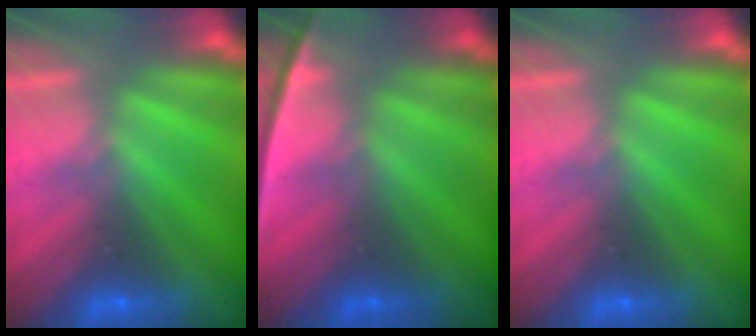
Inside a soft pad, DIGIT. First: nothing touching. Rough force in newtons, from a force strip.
{"total": 2.4}
{"total": 0.0}